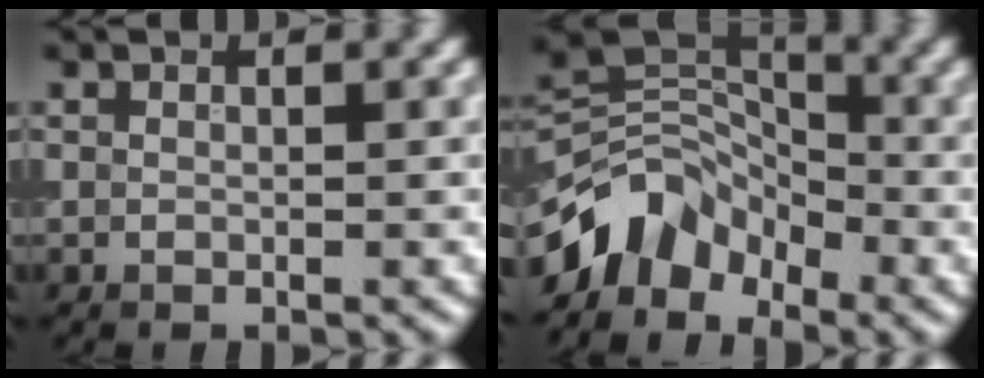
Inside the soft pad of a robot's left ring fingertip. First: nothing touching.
{"total": 5.1, "force": [-3.3, 3.3, 2.0], "torque": [-0.017, 0.007, -0.073]}